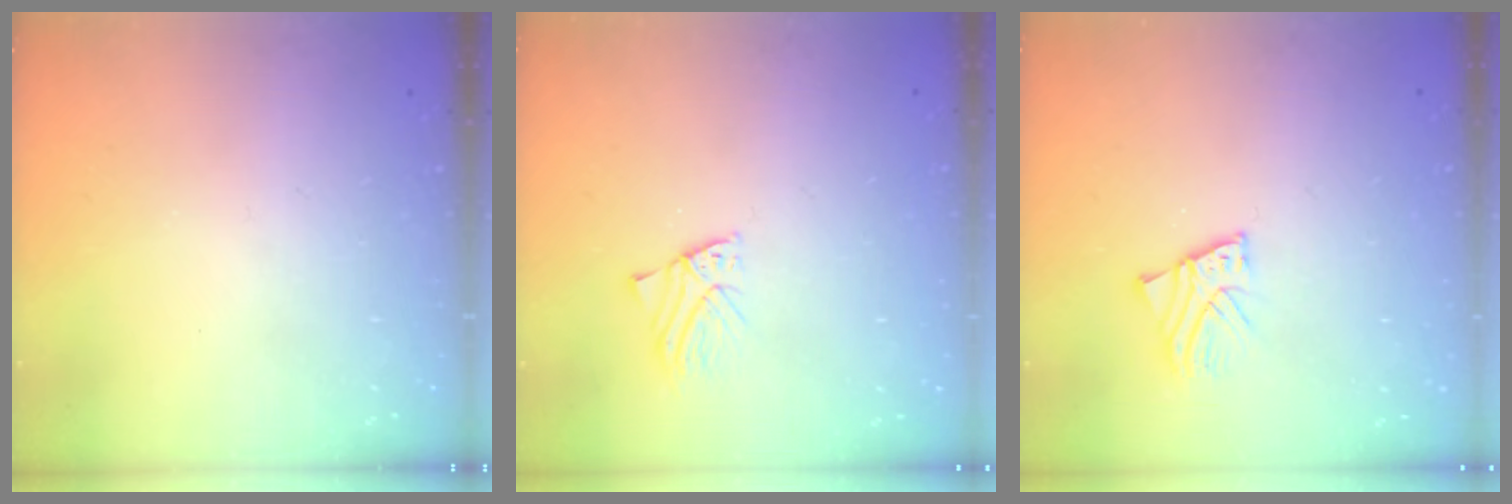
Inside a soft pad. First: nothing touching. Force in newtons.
{"total": 1.4, "press": 1.4, "slide": 0.1}
{"total": 2.5, "press": 2.5, "slide": 0.1}